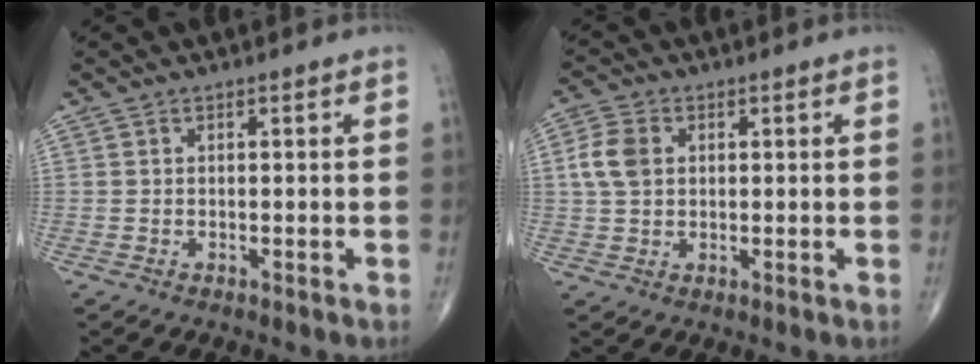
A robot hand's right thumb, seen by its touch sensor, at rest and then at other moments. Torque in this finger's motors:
{"motor_torque": [-0.37, 0.47, 0.31, -0.14, 0.02]}